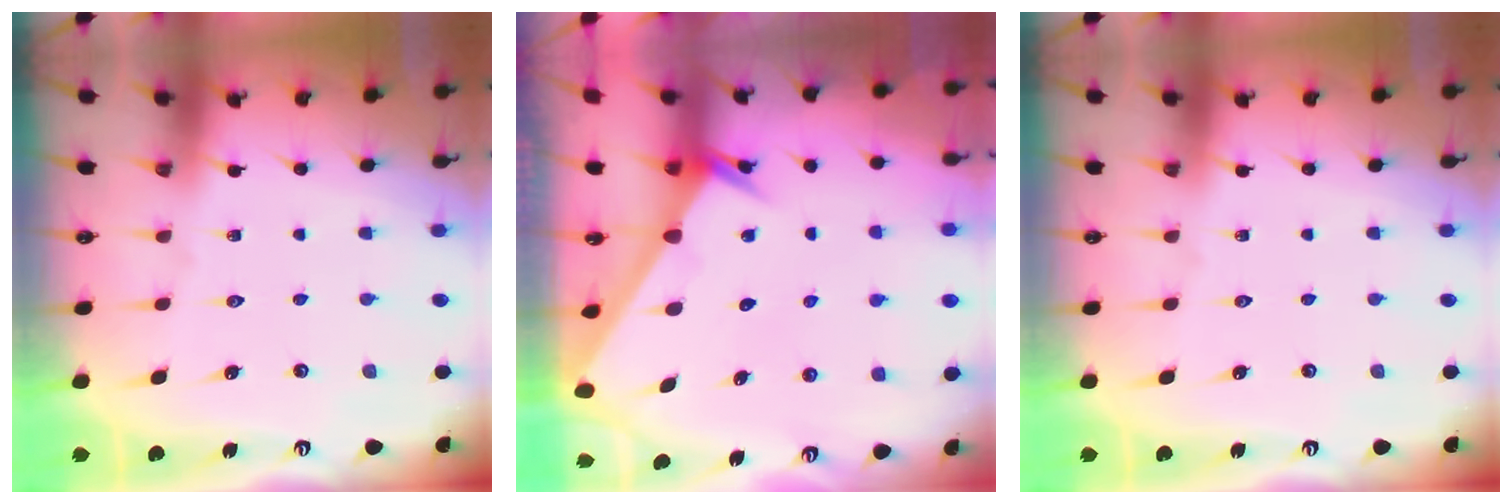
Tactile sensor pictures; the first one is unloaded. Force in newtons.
{"total": 2.2, "press": 2.2, "slide": 0.1}
{"total": 0.0}